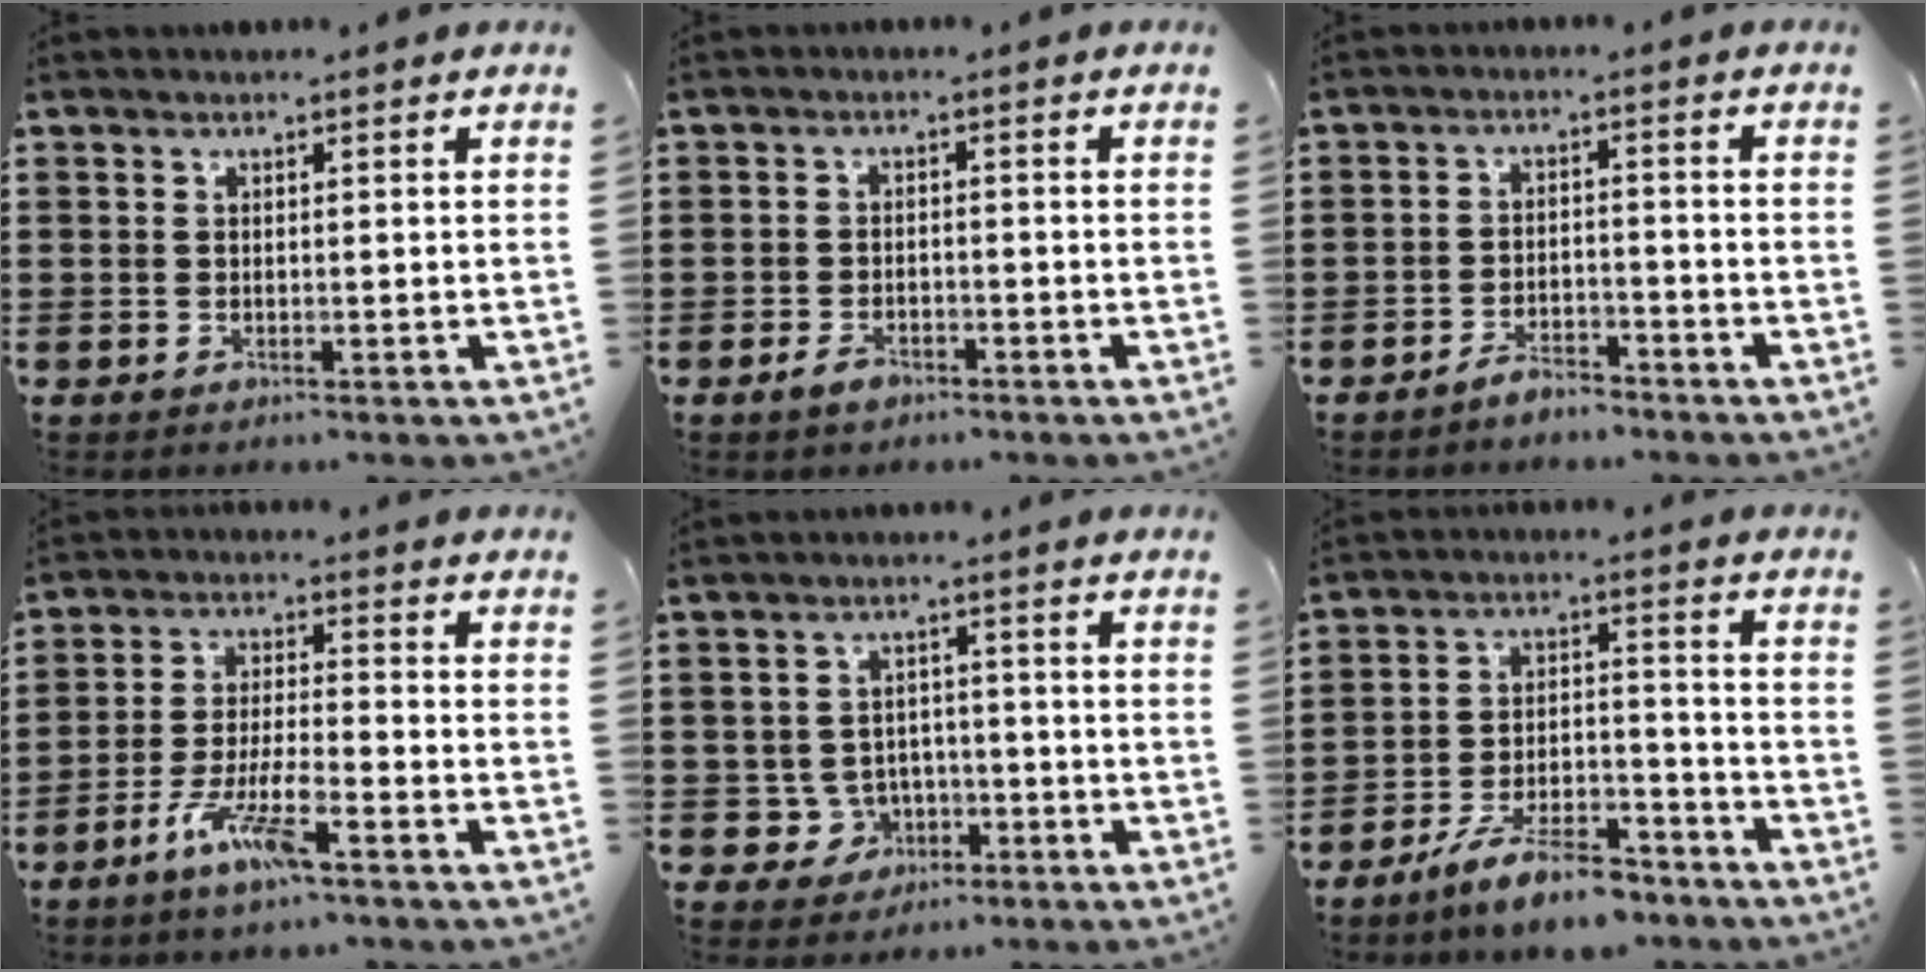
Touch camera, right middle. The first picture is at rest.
{"total": 2.1, "force": [-1.5, 1.0, 1.1], "torque": [-0.022, 0.002, -0.029]}
{"total": 3.4, "force": [-3.2, 0.7, 0.7], "torque": [-0.015, 0.008, -0.064]}
{"total": 7.4, "force": [-4.7, 1.1, 5.7], "torque": [-0.121, -0.007, -0.088]}
{"total": 4.0, "force": [-1.8, 3.5, 1.1], "torque": [-0.031, 0.007, -0.036]}
{"total": 9.1, "force": [-7.6, 1.8, 4.5], "torque": [-0.088, 0.016, -0.145]}